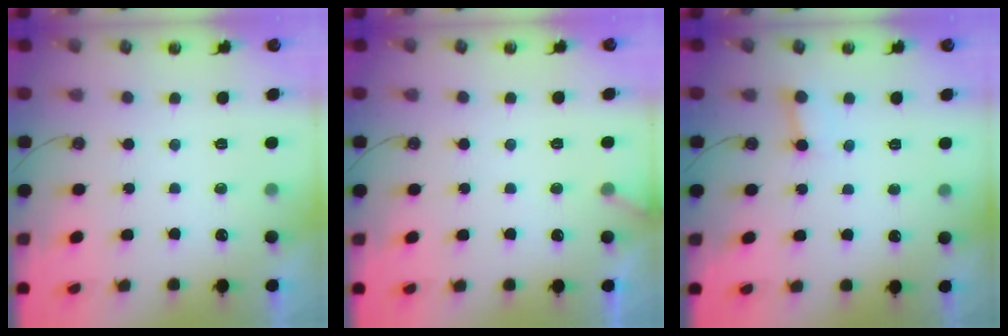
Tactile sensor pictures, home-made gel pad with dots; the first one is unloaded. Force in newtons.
{"total": 4.9, "press": 4.8, "slide": 0.4}
{"total": 2.3, "press": 2.3, "slide": 0.2}